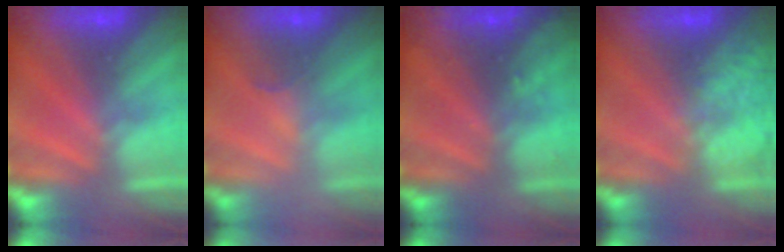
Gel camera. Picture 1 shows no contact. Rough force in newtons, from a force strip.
{"total": 2.1}
{"total": 9.3}
{"total": 2.1}